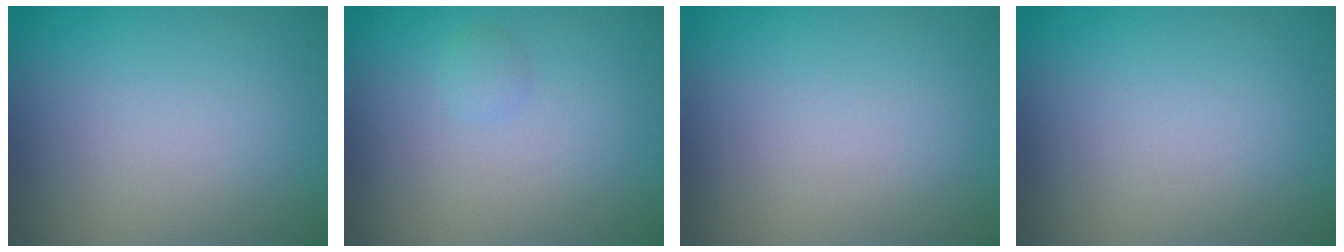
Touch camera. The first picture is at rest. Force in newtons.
{"total": 0.8, "press": 0.8, "slide": 0.0}
{"total": 0.0}
{"total": 0.0}